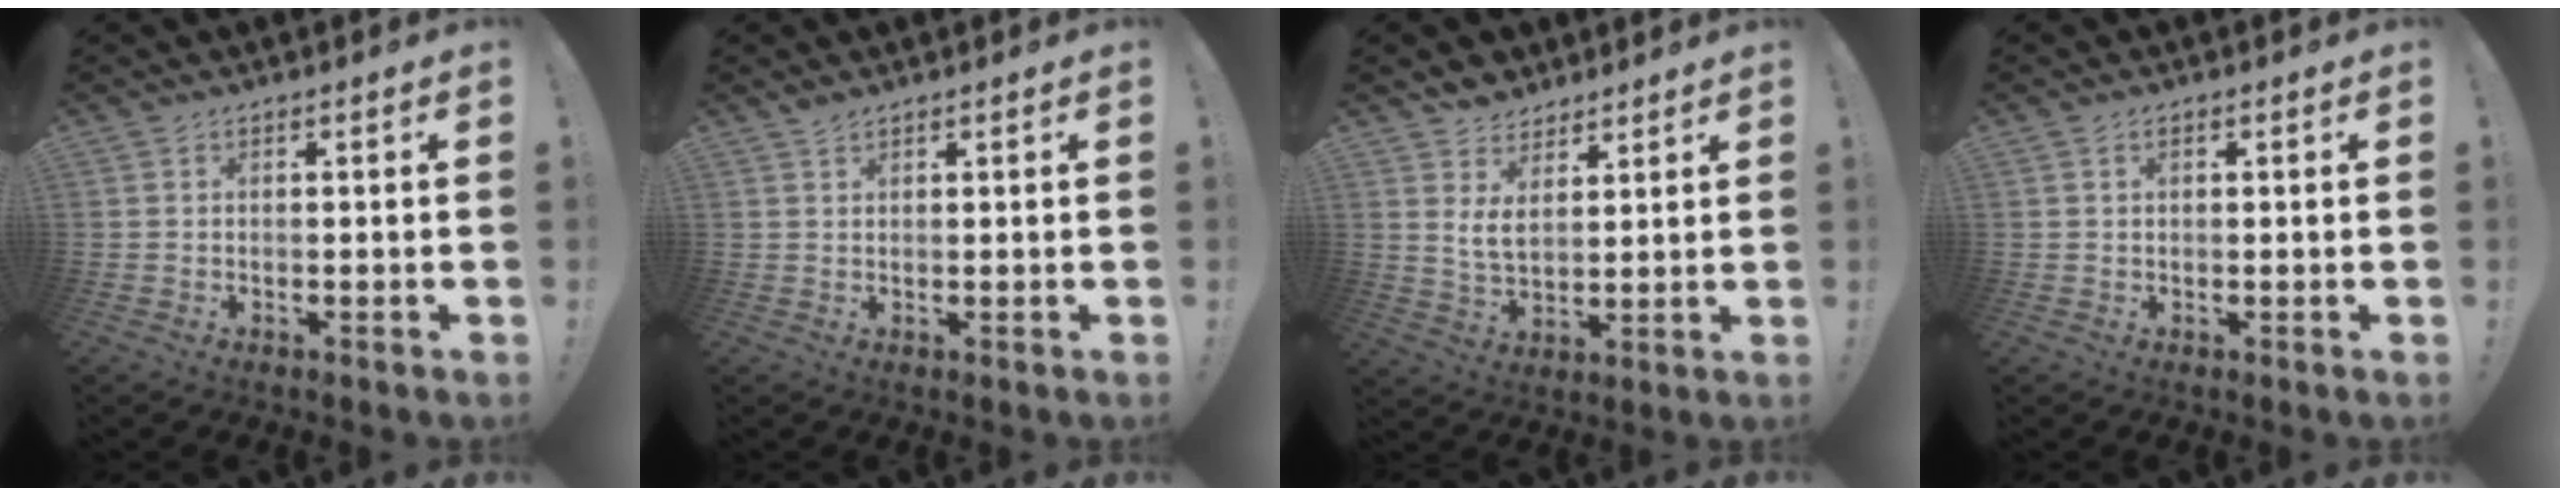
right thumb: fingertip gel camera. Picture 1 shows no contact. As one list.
[{"total": 1.2, "force": [1.1, 0.4, 0.4], "torque": [-0.004, -0.002, 0.020]}, {"total": 7.8, "force": [4.8, 4.8, 3.8], "torque": [-0.071, -0.025, 0.094]}, {"total": 0.8, "force": [0.2, 0.5, 0.6], "torque": [-0.012, 0.002, 0.004]}]